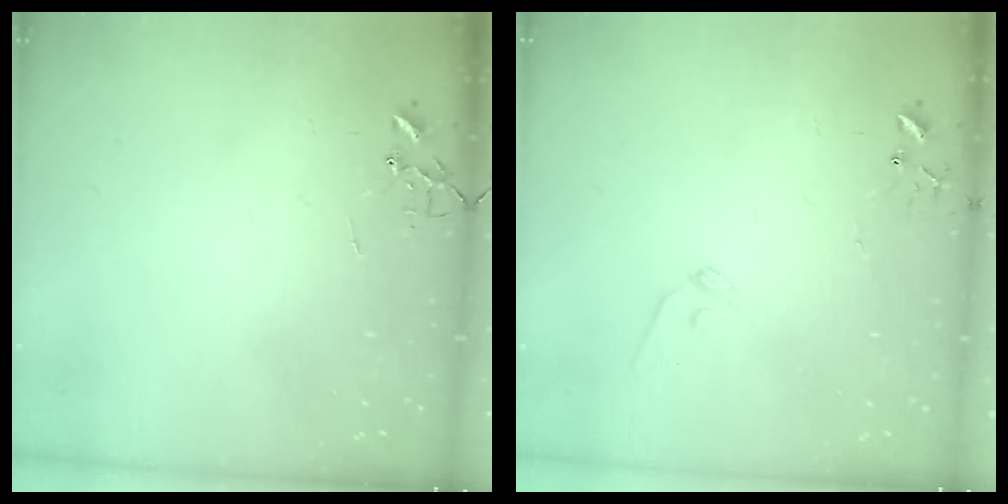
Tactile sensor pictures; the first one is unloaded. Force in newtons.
{"total": 8.1, "press": 8.0, "slide": 0.8}